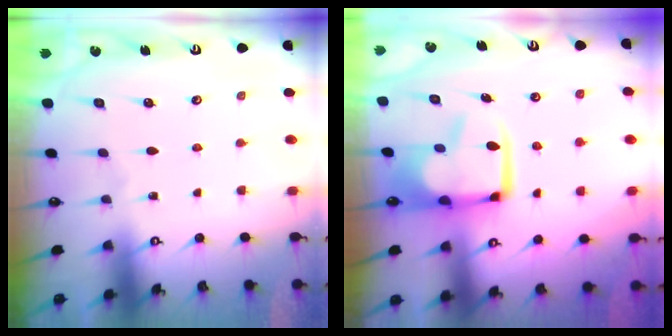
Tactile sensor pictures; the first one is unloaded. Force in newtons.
{"total": 4.9, "press": 4.7, "slide": 1.4}